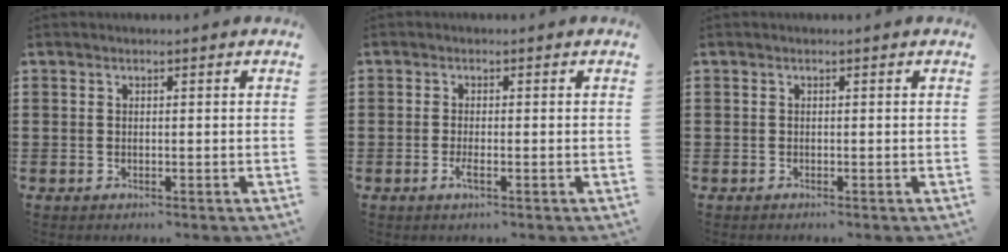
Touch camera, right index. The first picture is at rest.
{"total": 1.8, "force": [-0.9, 0.3, 1.5], "torque": [-0.032, -0.005, -0.018]}
{"total": 0.6, "force": [-0.6, -0.1, -0.1], "torque": [0.001, -0.003, -0.011]}